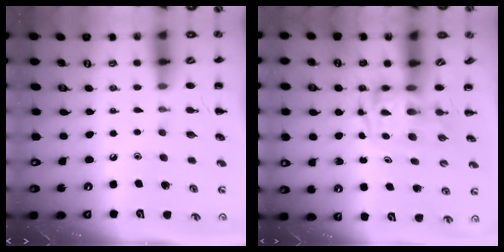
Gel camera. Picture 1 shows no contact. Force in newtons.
{"total": 3.2, "press": 3.1, "slide": 0.6}